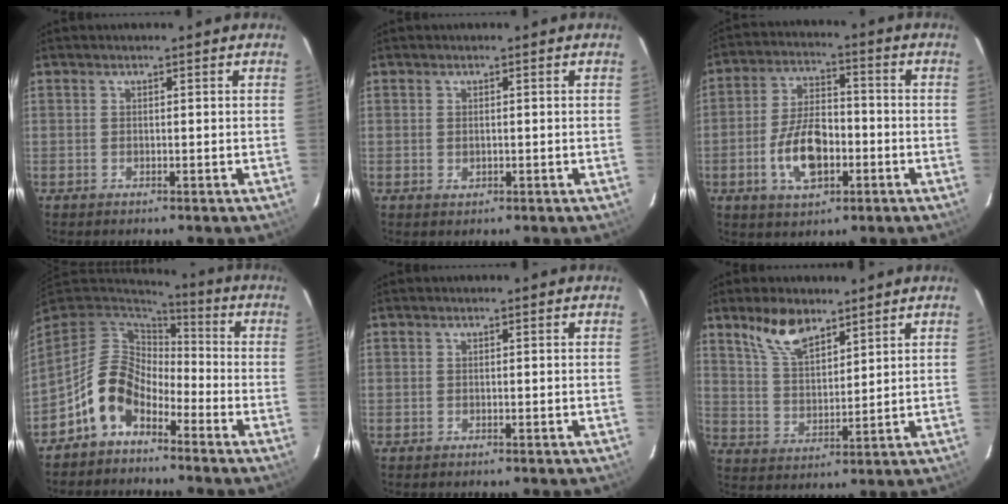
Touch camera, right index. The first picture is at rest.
{"total": 1.1, "force": [0.1, 0.8, 0.8], "torque": [-0.013, 0.001, 0.003]}
{"total": 11.2, "force": [-3.5, 5.8, 8.9], "torque": [-0.179, 0.009, -0.055]}
{"total": 11.1, "force": [-6.3, 7.0, 6.0], "torque": [-0.126, 0.025, -0.121]}
{"total": 0.0}
{"total": 8.8, "force": [6.4, 3.6, 4.8], "torque": [-0.088, 0.011, 0.129]}